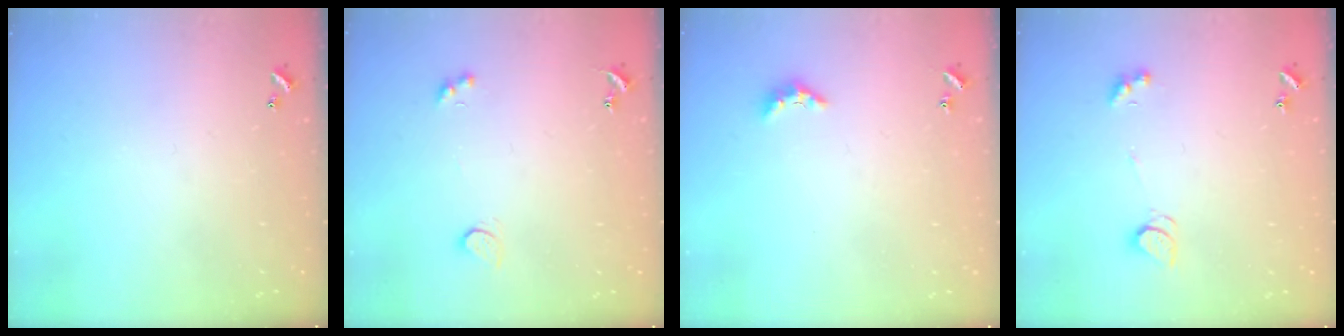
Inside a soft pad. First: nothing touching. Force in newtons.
{"total": 2.6, "press": 2.3, "slide": 1.2}
{"total": 3.0, "press": 3.0, "slide": 0.6}
{"total": 2.5, "press": 2.4, "slide": 0.5}